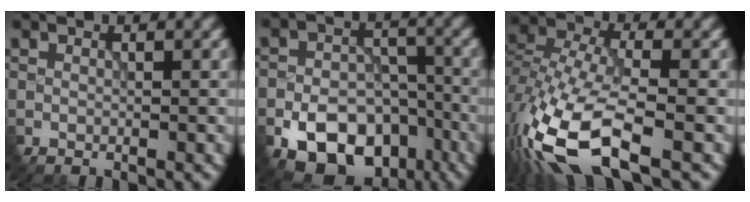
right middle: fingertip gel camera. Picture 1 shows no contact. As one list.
[{"total": 9.2, "force": [-4.9, 6.0, 4.9], "torque": [-0.078, -0.004, -0.074]}, {"total": 12.0, "force": [-6.3, 4.6, 9.1], "torque": [-0.208, -0.009, -0.122]}]